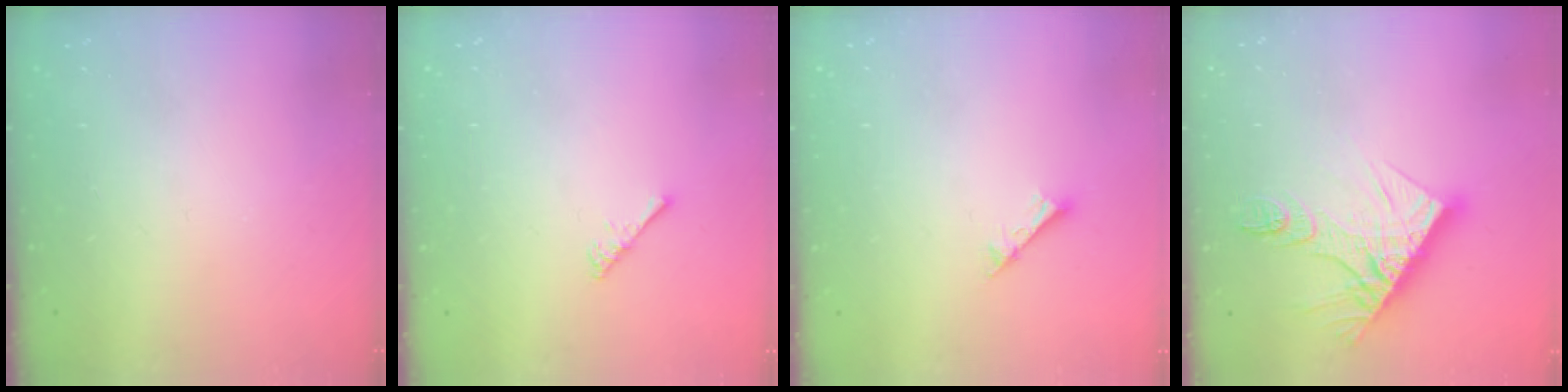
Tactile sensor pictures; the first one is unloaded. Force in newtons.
{"total": 2.4, "press": 2.4, "slide": 0.4}
{"total": 2.2, "press": 2.1, "slide": 0.4}
{"total": 15.4, "press": 15.3, "slide": 1.2}